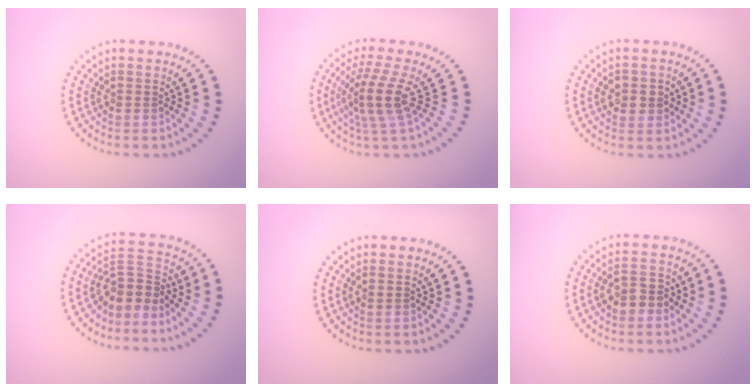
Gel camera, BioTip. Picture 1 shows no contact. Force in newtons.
{"total": 4.0, "press": 2.8, "slide": 2.8}
{"total": 2.3, "press": 2.3, "slide": 0.4}
{"total": 3.5, "press": 2.6, "slide": 2.4}
{"total": 0.8, "press": 0.8, "slide": 0.1}
{"total": 2.6, "press": 2.5, "slide": 0.4}